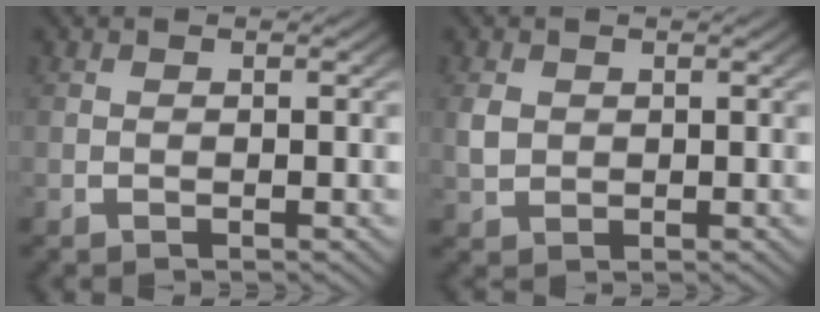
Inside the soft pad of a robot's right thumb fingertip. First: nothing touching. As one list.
[{"total": 1.8, "force": [0.4, 1.5, 0.8], "torque": [-0.020, -0.002, 0.016]}]